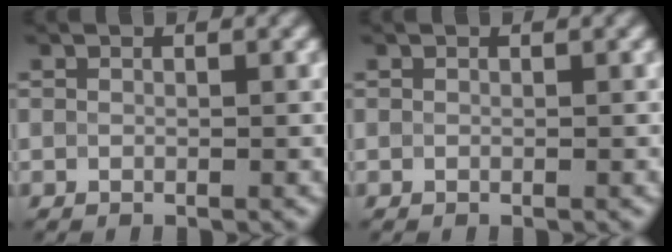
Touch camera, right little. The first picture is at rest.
{"total": 0.0}